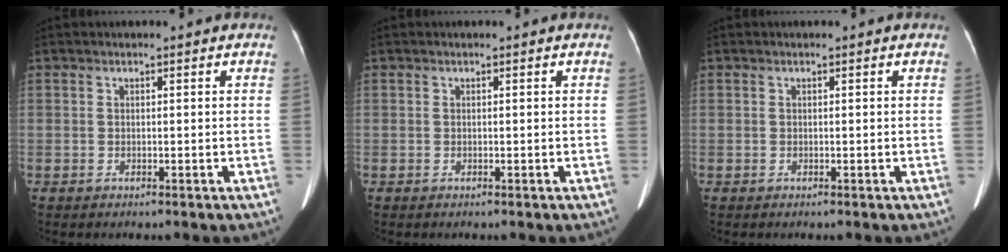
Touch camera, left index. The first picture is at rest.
{"total": 0.0}
{"total": 0.0}